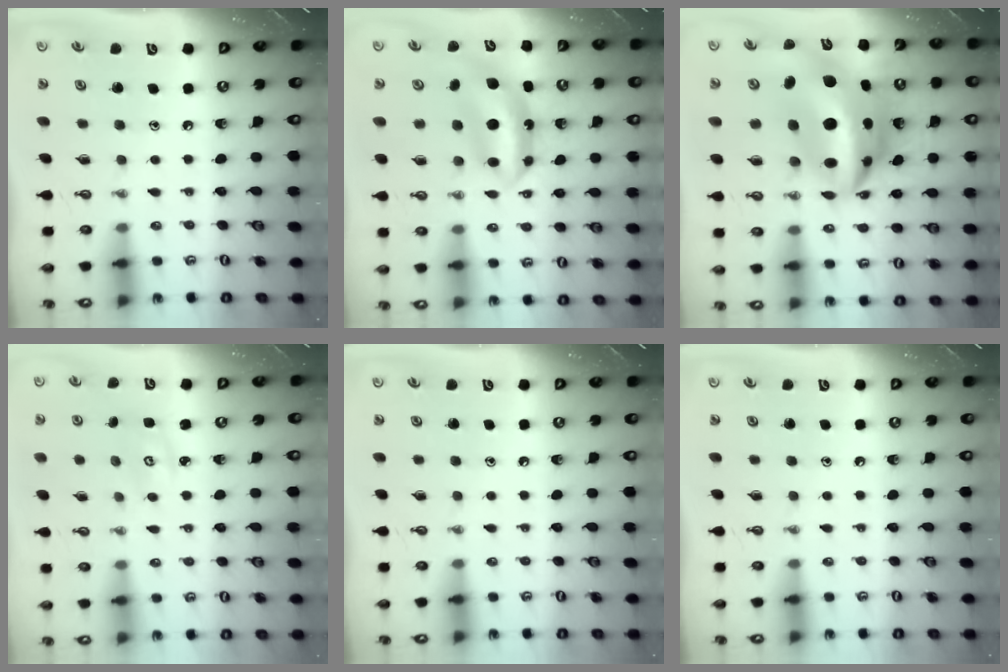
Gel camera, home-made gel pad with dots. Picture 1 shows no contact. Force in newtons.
{"total": 7.5, "press": 7.5, "slide": 0.6}
{"total": 19.4, "press": 19.4, "slide": 1.6}
{"total": 3.1, "press": 3.1, "slide": 0.4}
{"total": 0.0}
{"total": 0.0}